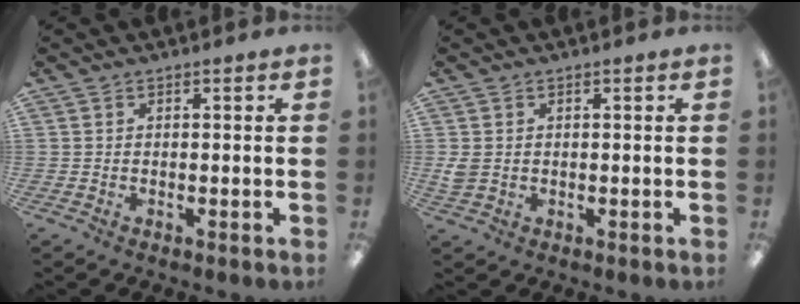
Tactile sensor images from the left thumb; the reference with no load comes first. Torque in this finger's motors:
{"motor_torque": [-0.09, 0.14, 0.12, -0.14, 0.02]}